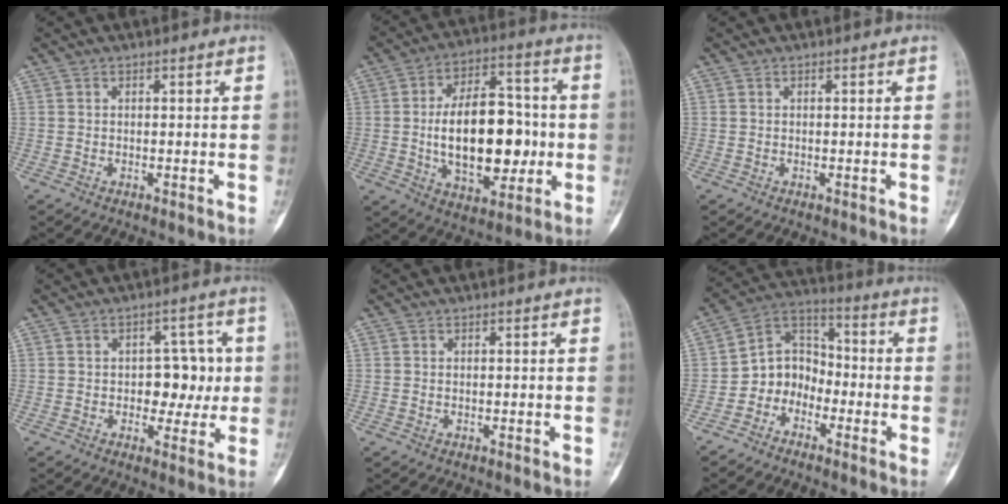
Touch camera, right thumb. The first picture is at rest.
{"total": 19.9, "force": [-1.4, 11.1, 16.4], "torque": [-0.229, 0.020, -0.014]}
{"total": 0.0}
{"total": 7.7, "force": [-0.1, 5.1, 5.8], "torque": [-0.031, 0.014, -0.001]}
{"total": 0.0}
{"total": 8.6, "force": [-3.5, 7.0, 3.4], "torque": [-0.026, 0.064, -0.080]}